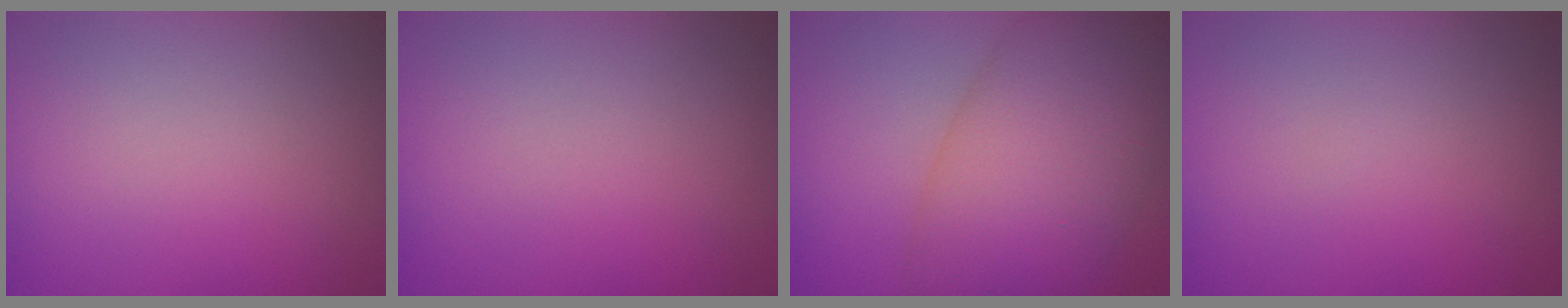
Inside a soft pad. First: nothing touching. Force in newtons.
{"total": 0.0}
{"total": 9.6, "press": 9.6, "slide": 0.4}
{"total": 0.0}